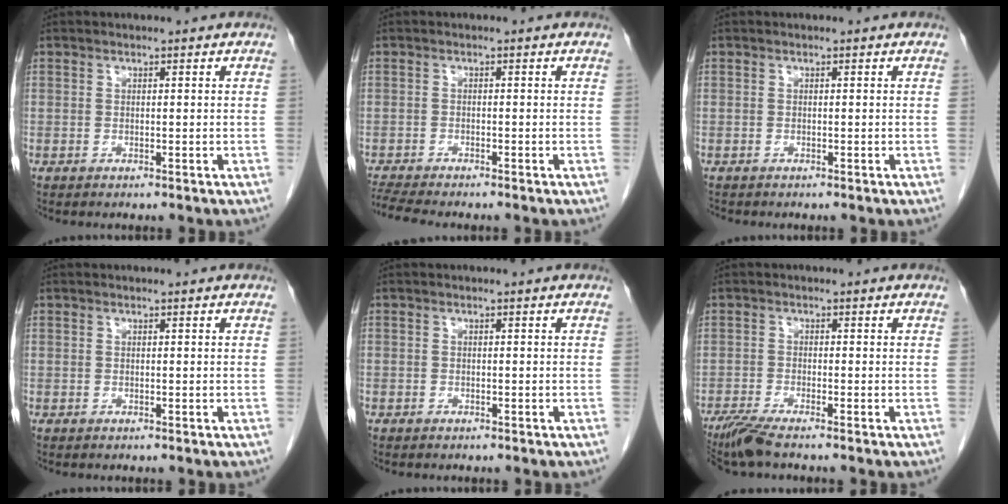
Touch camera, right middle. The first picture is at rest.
{"total": 5.1, "force": [-4.7, -0.1, 1.9], "torque": [-0.041, -0.016, -0.081]}
{"total": 0.5, "force": [-0.5, 0.1, 0.0], "torque": [-0.010, -0.003, -0.012]}
{"total": 0.0}
{"total": 1.1, "force": [-0.8, 0.7, 0.1], "torque": [-0.010, 0.003, -0.014]}
{"total": 4.7, "force": [-3.9, -0.2, 2.7], "torque": [-0.055, -0.017, -0.079]}